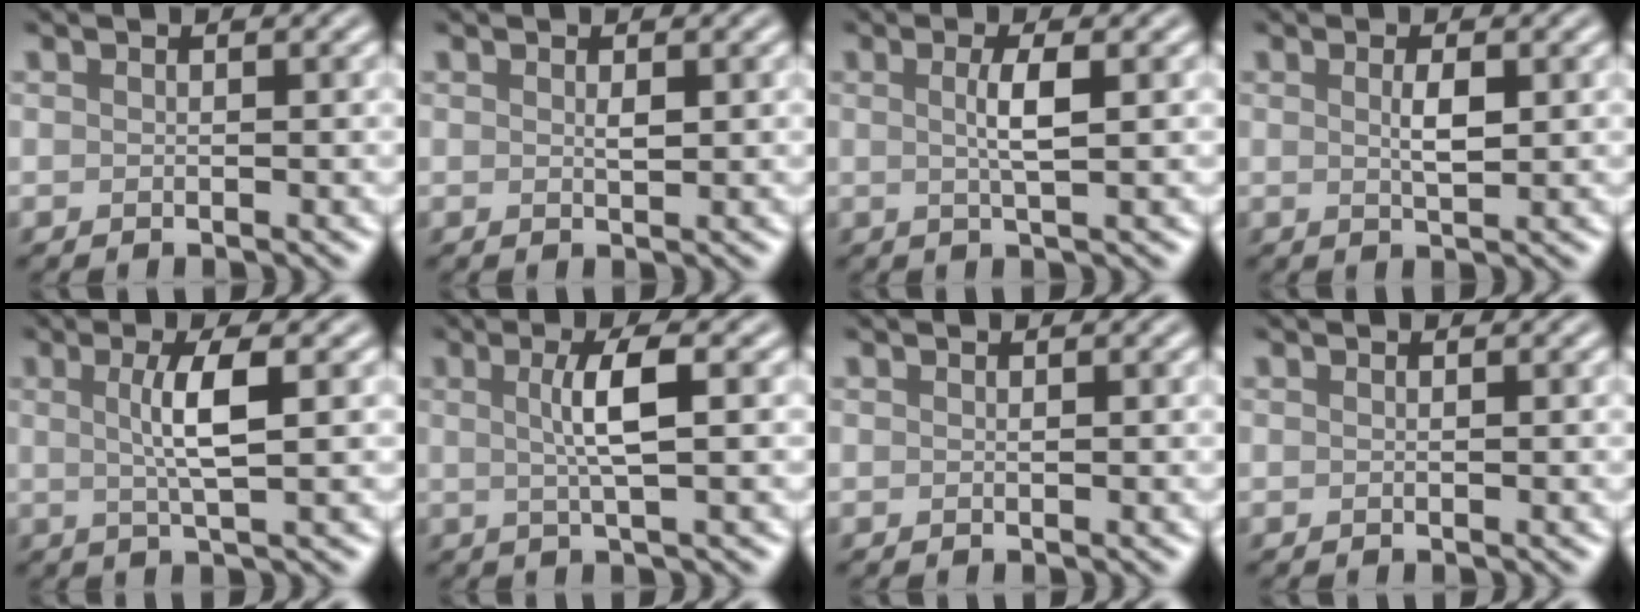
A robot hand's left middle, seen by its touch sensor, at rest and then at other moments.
{"total": 0.7, "force": [0.3, 0.2, 0.7], "torque": [-0.013, -0.001, 0.005]}
{"total": 2.5, "force": [0.3, 0.5, 2.5], "torque": [-0.043, 0.003, 0.003]}
{"total": 1.8, "force": [0.4, 0.4, 1.7], "torque": [-0.033, 0.000, 0.008]}
{"total": 3.9, "force": [0.6, 0.8, 3.7], "torque": [-0.067, 0.001, 0.008]}
{"total": 3.8, "force": [0.5, 0.8, 3.6], "torque": [-0.062, 0.003, 0.005]}
{"total": 0.0}
{"total": 0.0}